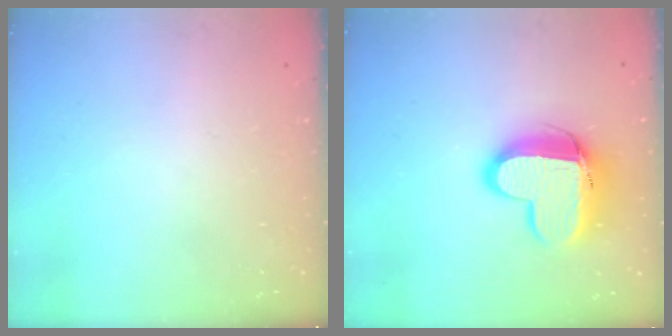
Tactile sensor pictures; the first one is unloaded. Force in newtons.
{"total": 15.6, "press": 15.5, "slide": 1.5}